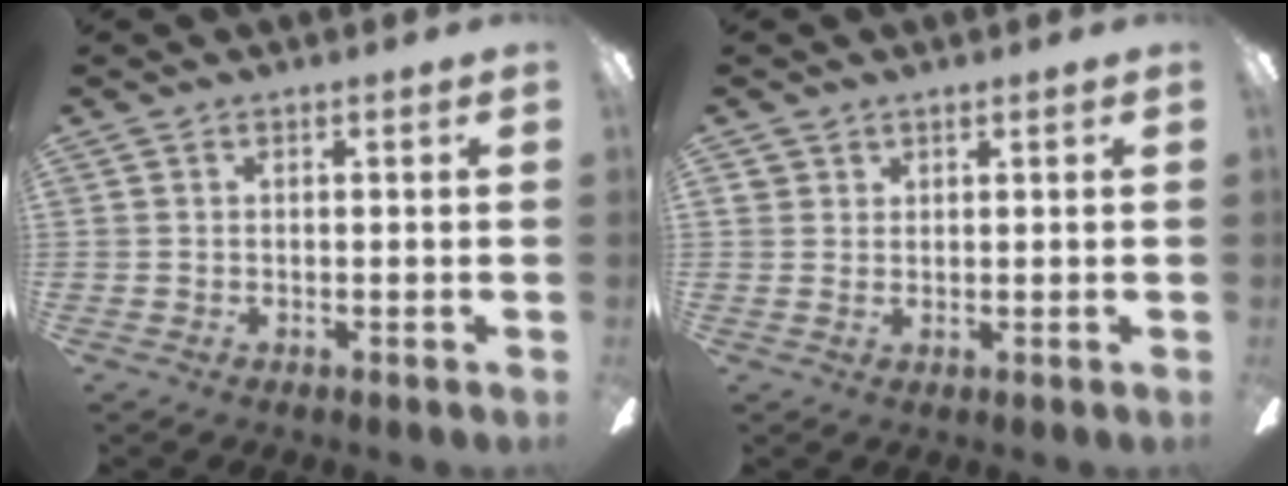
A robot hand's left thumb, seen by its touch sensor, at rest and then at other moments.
{"total": 1.4, "force": [1.1, 0.9, 0.2], "torque": [-0.006, 0.001, 0.021]}